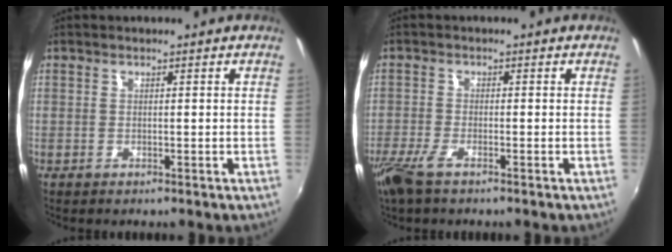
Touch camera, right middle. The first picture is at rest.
{"total": 4.9, "force": [-3.4, 1.2, 3.3], "torque": [-0.084, -0.014, -0.067]}